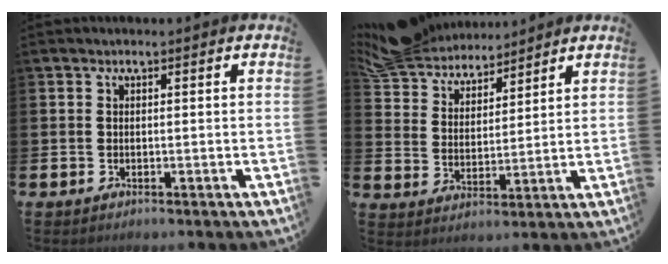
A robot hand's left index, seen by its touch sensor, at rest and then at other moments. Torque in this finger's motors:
{"motor_torque": [0.46, -0.76, 0.14, 0.05]}